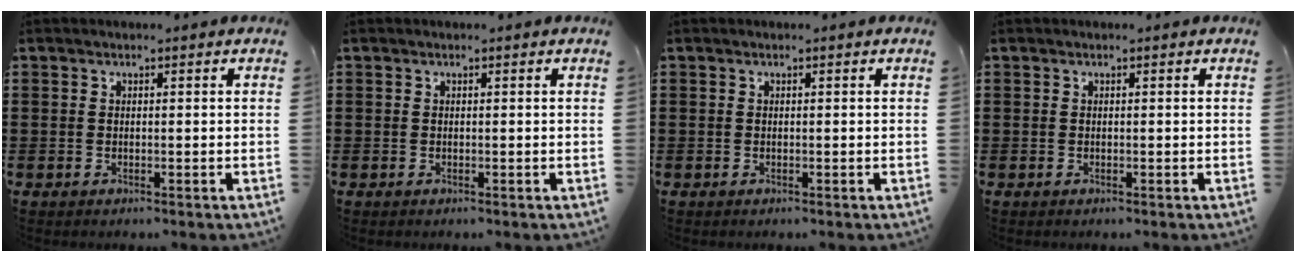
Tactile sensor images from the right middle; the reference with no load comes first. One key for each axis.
{"total": 0.0}
{"total": 0.0}
{"total": 0.0}